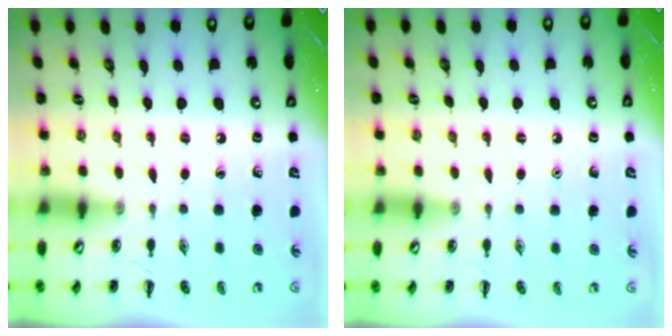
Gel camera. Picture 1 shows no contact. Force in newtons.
{"total": 1.5, "press": 1.5, "slide": 0.1}